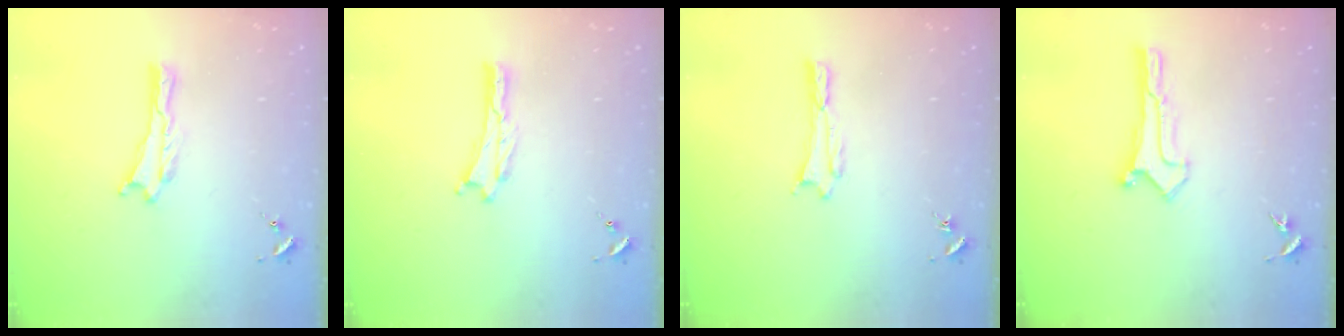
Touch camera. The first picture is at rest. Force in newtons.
{"total": 0.0}
{"total": 0.7, "press": 0.7, "slide": 0.1}
{"total": 0.0}